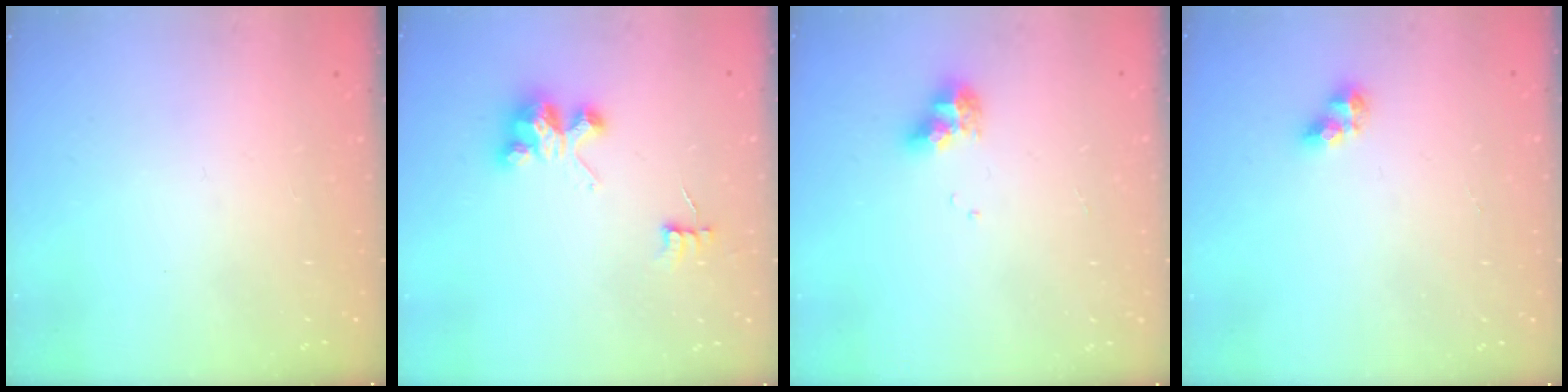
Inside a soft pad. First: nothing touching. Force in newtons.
{"total": 3.6, "press": 3.6, "slide": 0.0}
{"total": 7.7, "press": 7.7, "slide": 0.6}
{"total": 6.7, "press": 6.7, "slide": 0.8}